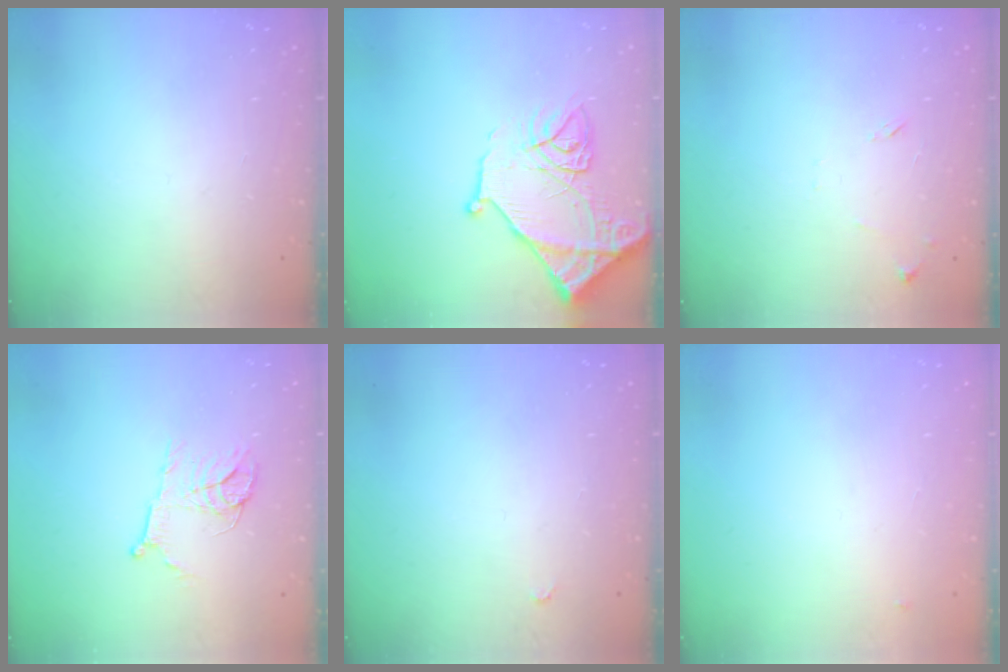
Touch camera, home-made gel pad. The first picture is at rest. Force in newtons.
{"total": 17.7, "press": 17.6, "slide": 1.7}
{"total": 6.7, "press": 6.7, "slide": 0.6}
{"total": 10.4, "press": 10.4, "slide": 0.6}
{"total": 2.8, "press": 2.8, "slide": 0.4}
{"total": 2.8, "press": 2.8, "slide": 0.4}